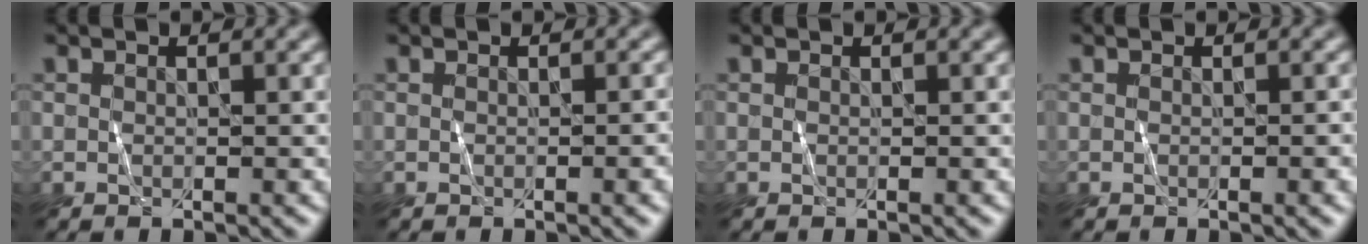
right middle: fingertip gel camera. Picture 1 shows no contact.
{"total": 1.9, "force": [-0.7, 0.6, 1.7], "torque": [-0.021, 0.000, -0.012]}
{"total": 0.0}
{"total": 1.6, "force": [-0.5, 0.4, 1.4], "torque": [-0.017, -0.001, -0.010]}